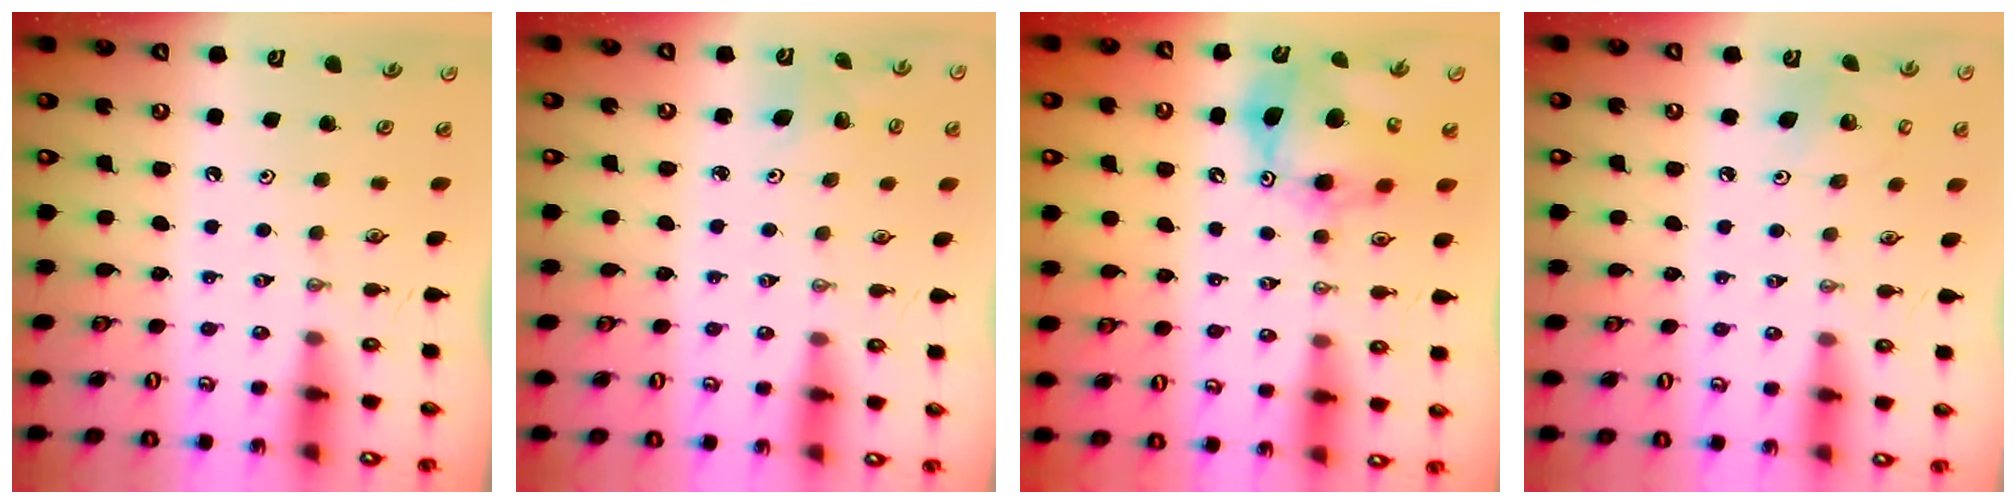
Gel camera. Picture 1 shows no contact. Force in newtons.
{"total": 3.3, "press": 3.0, "slide": 1.3}
{"total": 13.9, "press": 13.8, "slide": 1.6}
{"total": 6.5, "press": 6.3, "slide": 1.8}